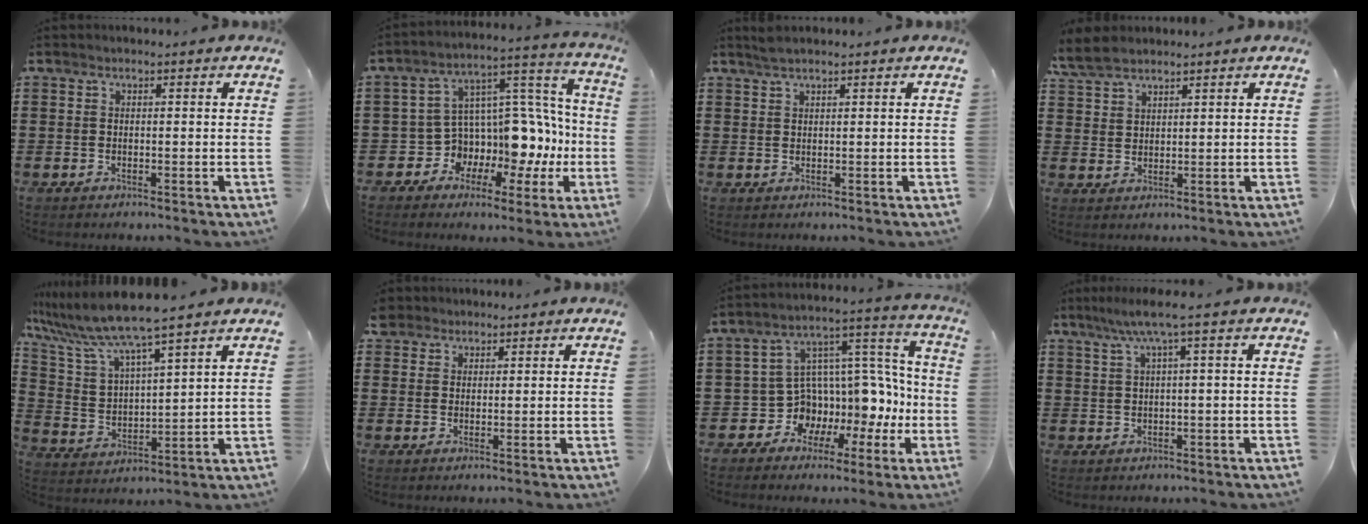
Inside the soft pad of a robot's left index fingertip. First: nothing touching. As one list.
[{"total": 8.4, "force": [-1.1, 7.3, 4.1], "torque": [-0.081, -0.038, -0.012]}, {"total": 1.5, "force": [1.3, 0.0, 0.8], "torque": [-0.016, 0.001, 0.023]}, {"total": 4.3, "force": [3.5, 1.8, 1.8], "torque": [-0.048, 0.001, 0.066]}, {"total": 8.0, "force": [7.1, 0.1, 3.7], "torque": [-0.105, -0.040, 0.119]}, {"total": 2.4, "force": [2.0, 1.5, 0.1], "torque": [-0.011, 0.010, 0.038]}, {"total": 7.9, "force": [-1.5, 7.0, 3.3], "torque": [-0.068, -0.040, -0.022]}, {"total": 3.7, "force": [1.1, -0.3, 3.6], "torque": [-0.071, -0.001, 0.013]}]